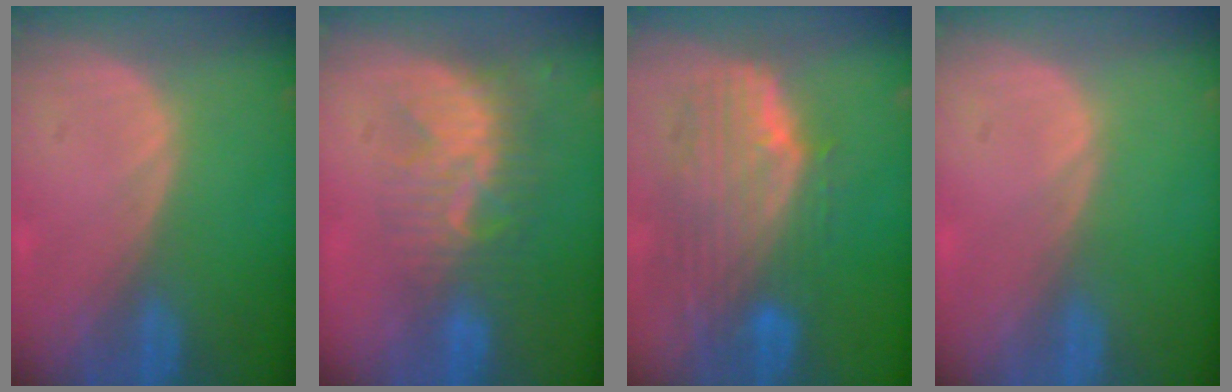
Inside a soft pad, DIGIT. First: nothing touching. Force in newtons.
{"total": 8.7, "press": 7.6, "slide": 4.2}
{"total": 9.9, "press": 8.8, "slide": 4.5}
{"total": 0.0}